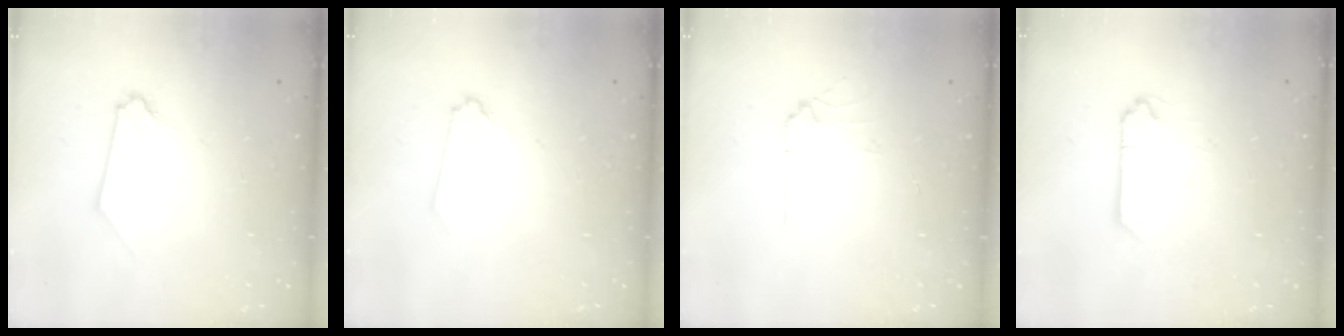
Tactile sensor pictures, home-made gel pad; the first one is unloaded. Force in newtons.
{"total": 2.4, "press": 2.4, "slide": 0.4}
{"total": 2.9, "press": 2.8, "slide": 0.5}
{"total": 0.7, "press": 0.6, "slide": 0.3}